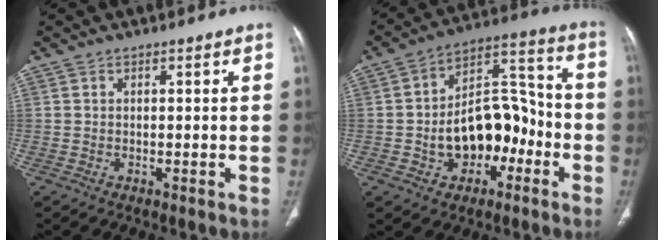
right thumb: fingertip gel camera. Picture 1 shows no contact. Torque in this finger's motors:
{"motor_torque": [0.37, 0.27, 0.82, -0.68, 0.07]}